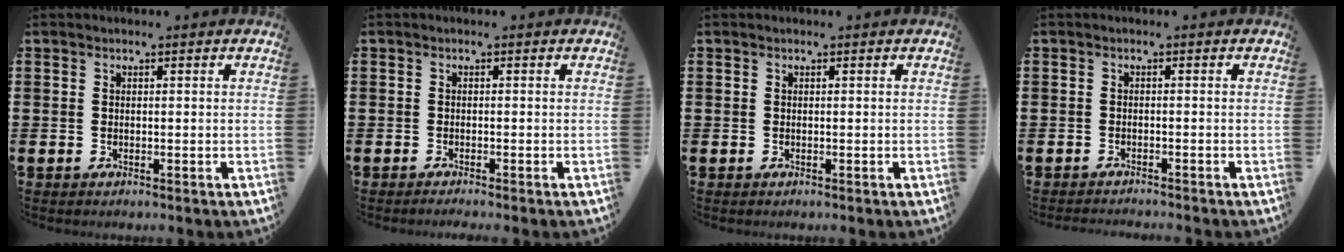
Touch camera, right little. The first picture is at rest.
{"total": 0.6, "force": [-0.5, -0.1, 0.3], "torque": [-0.004, -0.003, -0.010]}
{"total": 0.0}
{"total": 0.9, "force": [-0.9, -0.1, 0.0], "torque": [-0.001, 0.000, -0.018]}